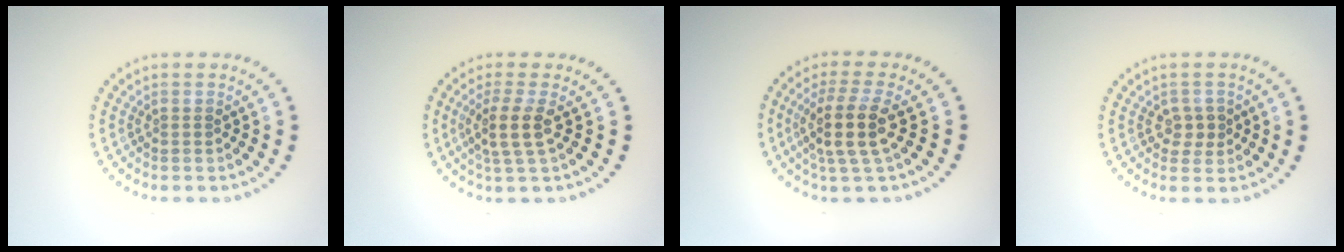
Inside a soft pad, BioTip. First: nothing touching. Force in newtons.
{"total": 2.8, "press": 2.3, "slide": 1.6}
{"total": 4.1, "press": 3.4, "slide": 2.2}
{"total": 1.7, "press": 1.6, "slide": 0.5}